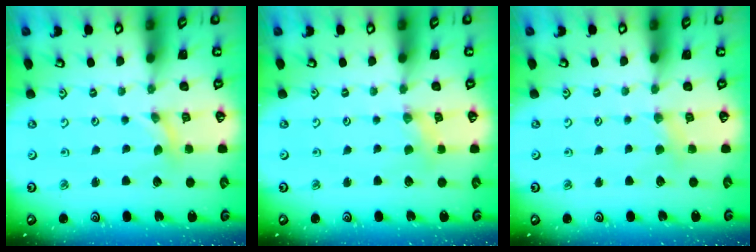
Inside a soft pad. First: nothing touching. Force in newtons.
{"total": 2.4, "press": 2.4, "slide": 0.4}
{"total": 3.6, "press": 3.6, "slide": 0.6}